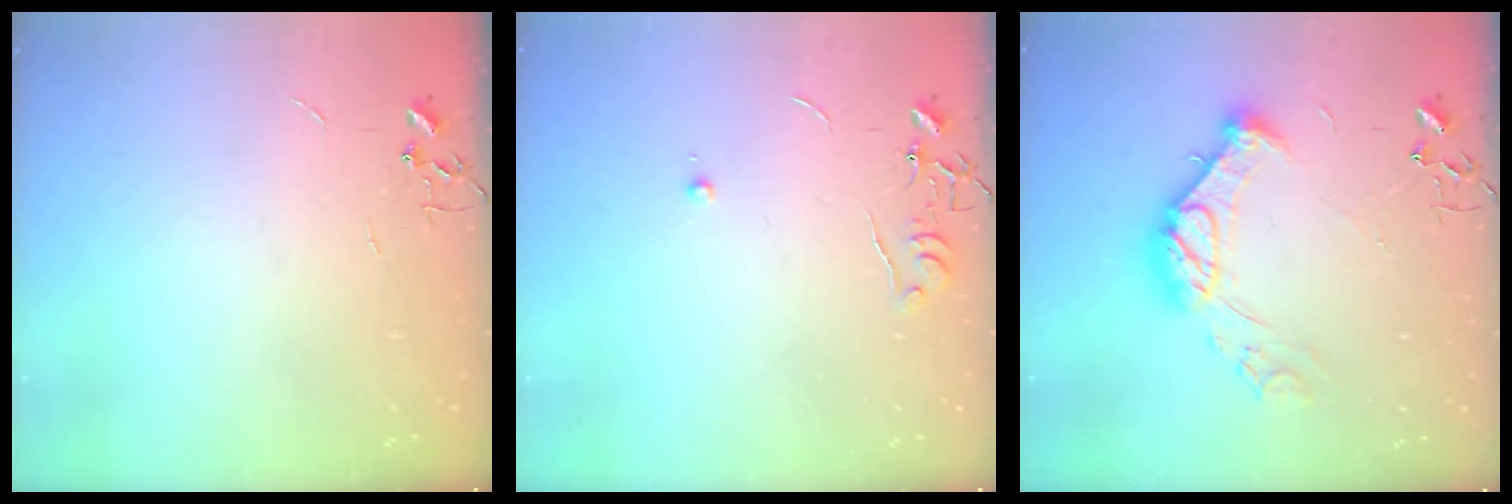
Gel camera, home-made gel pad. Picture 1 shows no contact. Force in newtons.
{"total": 5.9, "press": 5.9, "slide": 0.6}
{"total": 14.4, "press": 14.4, "slide": 0.9}